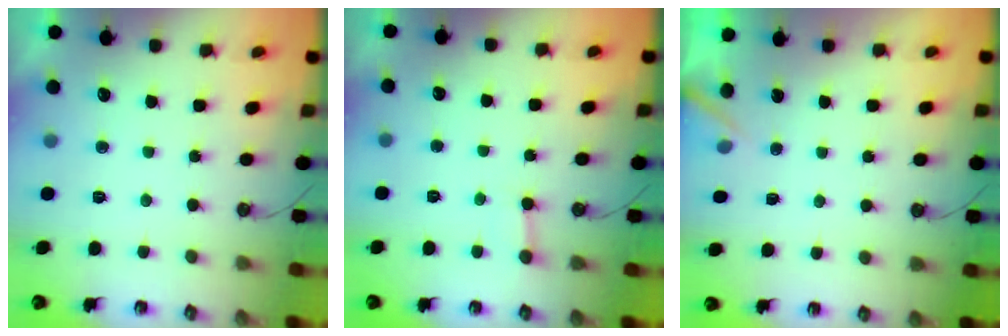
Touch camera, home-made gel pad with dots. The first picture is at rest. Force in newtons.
{"total": 2.8, "press": 2.8, "slide": 0.5}
{"total": 3.1, "press": 3.1, "slide": 0.2}